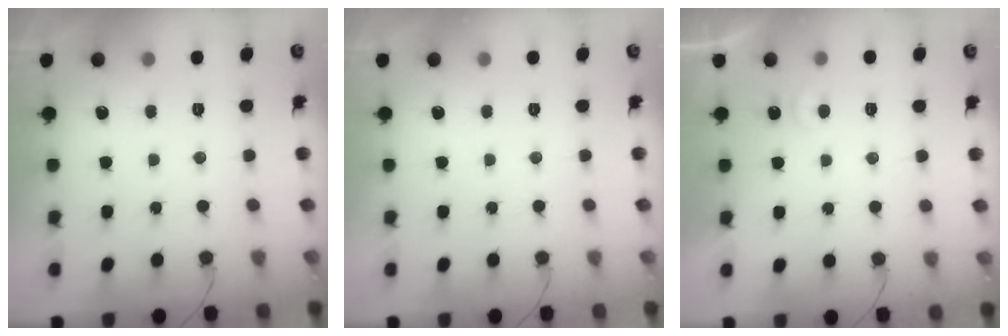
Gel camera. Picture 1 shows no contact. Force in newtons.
{"total": 0.0}
{"total": 3.4, "press": 3.3, "slide": 0.3}